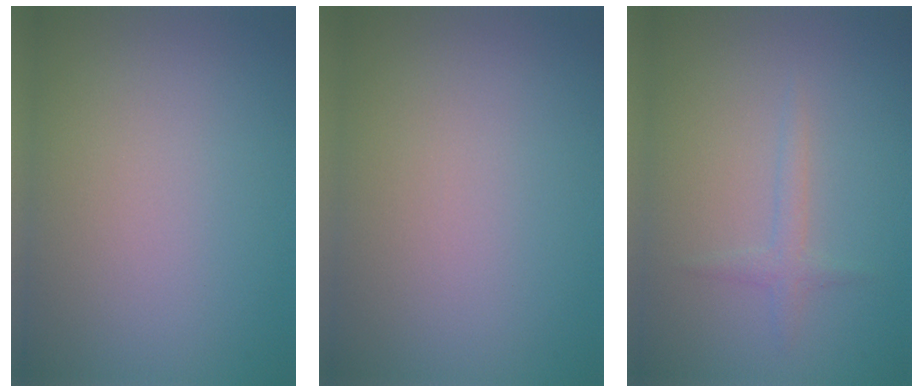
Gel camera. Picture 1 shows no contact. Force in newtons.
{"total": 0.0}
{"total": 1.3, "press": 1.2, "slide": 0.0}